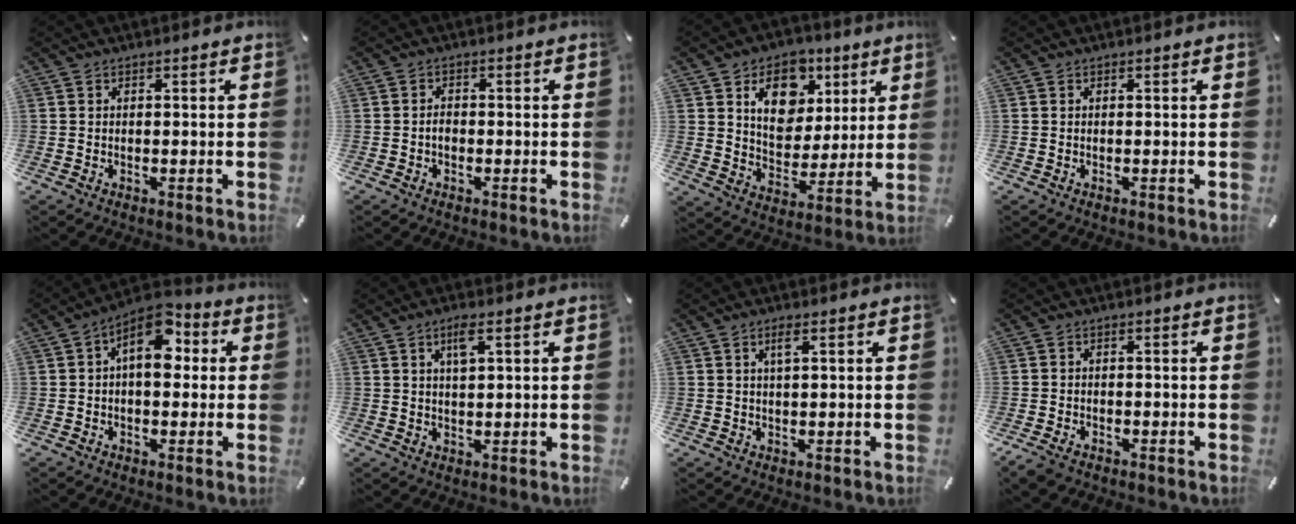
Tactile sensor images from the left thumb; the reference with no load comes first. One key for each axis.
{"total": 1.7, "fx": -0.5, "fy": 1.1, "fz": 1.2, "tx": -0.025, "ty": 0.004, "tz": -0.012}
{"total": 13.8, "fx": 6.1, "fy": 10.6, "fz": 6.5, "tx": -0.094, "ty": -0.023, "tz": 0.110}
{"total": 0.0}
{"total": 9.9, "fx": 2.8, "fy": 5.7, "fz": 7.5, "tx": -0.104, "ty": -0.015, "tz": 0.048}
{"total": 4.3, "fx": 1.9, "fy": 1.3, "fz": 3.6, "tx": -0.077, "ty": 0.006, "tz": 0.032}
{"total": 2.7, "fx": 1.1, "fy": 0.6, "fz": 2.4, "tx": -0.050, "ty": 0.006, "tz": 0.017}
{"total": 2.4, "fx": -1.8, "fy": 1.1, "fz": 1.0, "tx": -0.031, "ty": 0.003, "tz": -0.039}